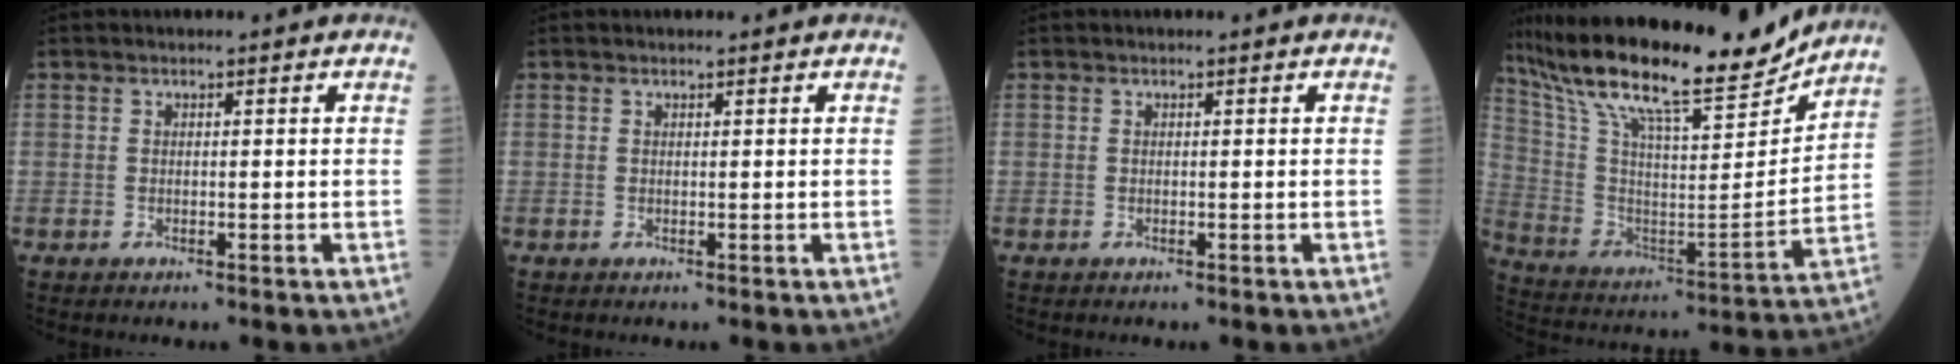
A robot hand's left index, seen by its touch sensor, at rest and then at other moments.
{"total": 0.0}
{"total": 0.0}
{"total": 24.2, "force": [20.6, 3.6, 12.2], "torque": [-0.232, -0.006, 0.337]}